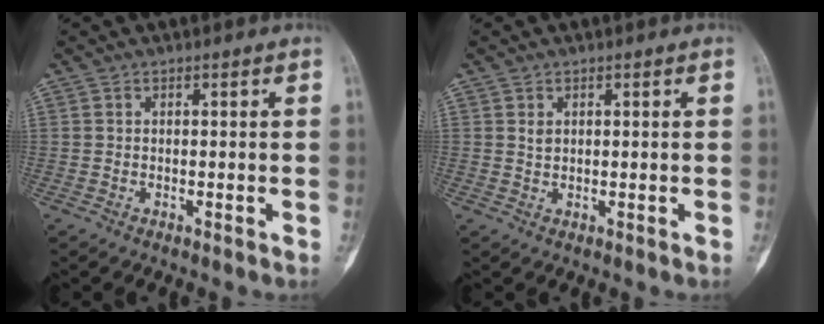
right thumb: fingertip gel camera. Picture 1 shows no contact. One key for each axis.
{"total": 1.2, "fx": 0.5, "fy": 0.9, "fz": 0.7, "tx": -0.006, "ty": -0.003, "tz": 0.011}